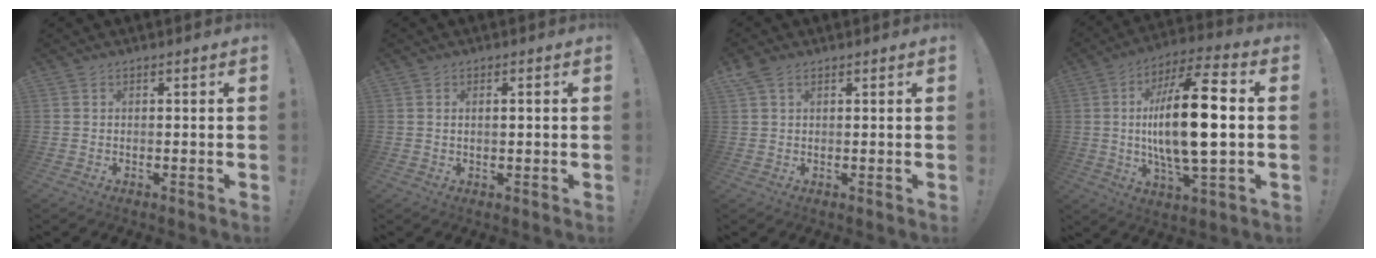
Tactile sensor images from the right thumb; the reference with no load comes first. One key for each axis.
{"total": 1.4, "fx": 0.3, "fy": 0.4, "fz": 1.3, "tx": -0.019, "ty": -0.001, "tz": 0.003}
{"total": 2.9, "fx": 1.6, "fy": 1.6, "fz": 1.8, "tx": -0.033, "ty": -0.002, "tz": 0.031}
{"total": 21.6, "fx": 0.2, "fy": 6.7, "fz": 20.5, "tx": -0.377, "ty": -0.004, "tz": -0.009}